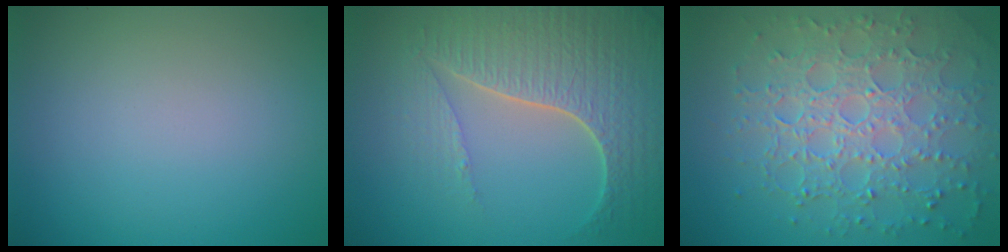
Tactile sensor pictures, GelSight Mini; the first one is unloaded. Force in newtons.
{"total": 7.1, "press": 5.3, "slide": 4.6}
{"total": 7.8, "press": 5.7, "slide": 5.4}